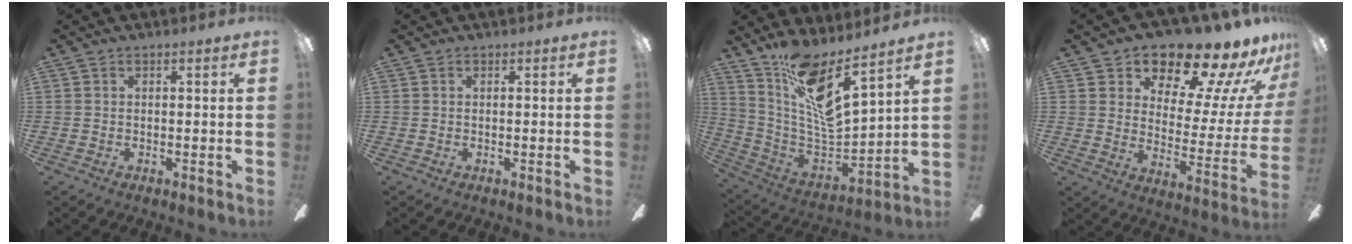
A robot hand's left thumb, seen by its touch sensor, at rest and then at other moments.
{"total": 0.0}
{"total": 14.9, "force": [10.2, 3.7, 10.2], "torque": [-0.198, -0.079, 0.177]}
{"total": 17.6, "force": [14.8, 5.7, 7.6], "torque": [-0.112, -0.115, 0.246]}